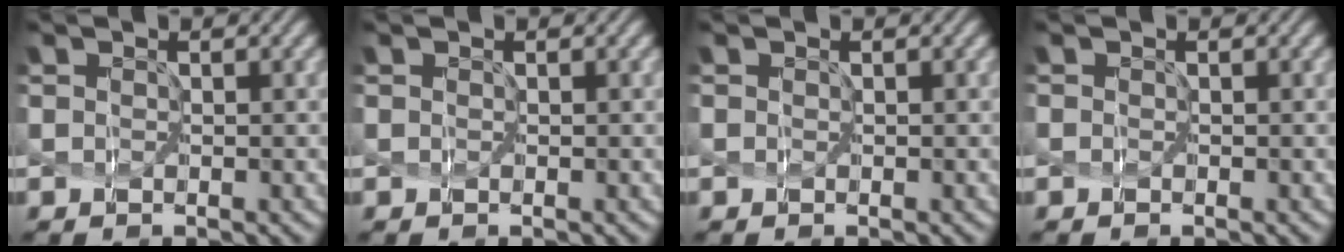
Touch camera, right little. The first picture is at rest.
{"total": 0.0}
{"total": 0.0}
{"total": 0.0}